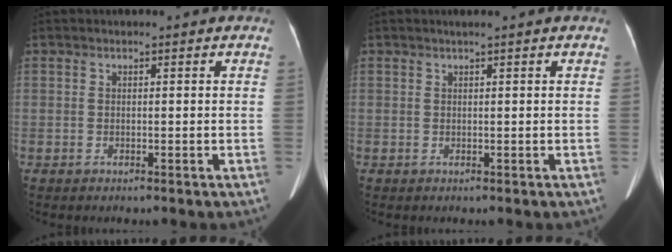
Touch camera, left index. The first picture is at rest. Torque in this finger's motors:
{"motor_torque": [-0.05, -0.02, -0.01, 0.03]}